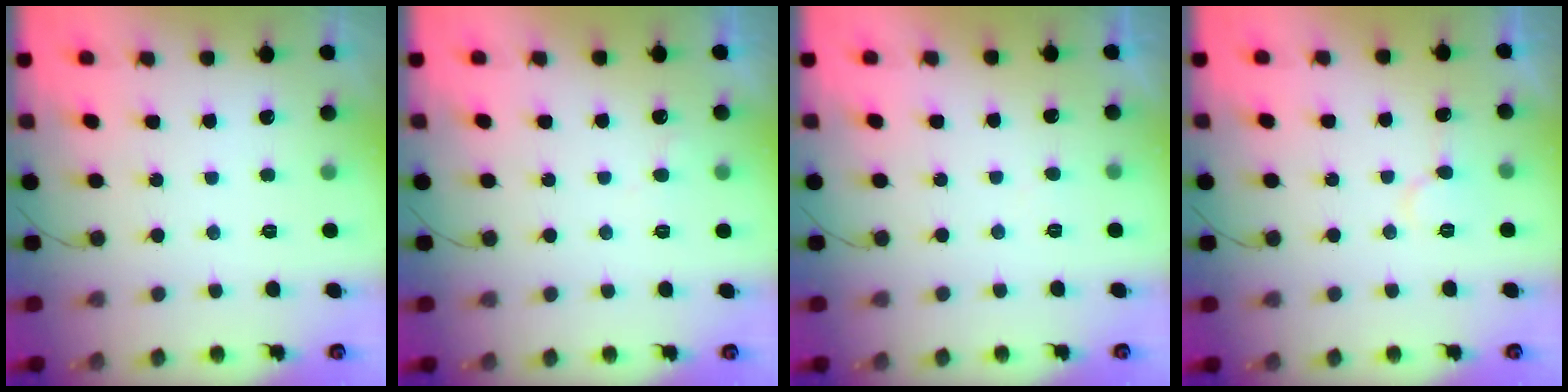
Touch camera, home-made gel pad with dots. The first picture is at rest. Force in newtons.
{"total": 4.5, "press": 4.5, "slide": 0.4}
{"total": 2.3, "press": 2.3, "slide": 0.2}
{"total": 5.8, "press": 5.8, "slide": 0.5}